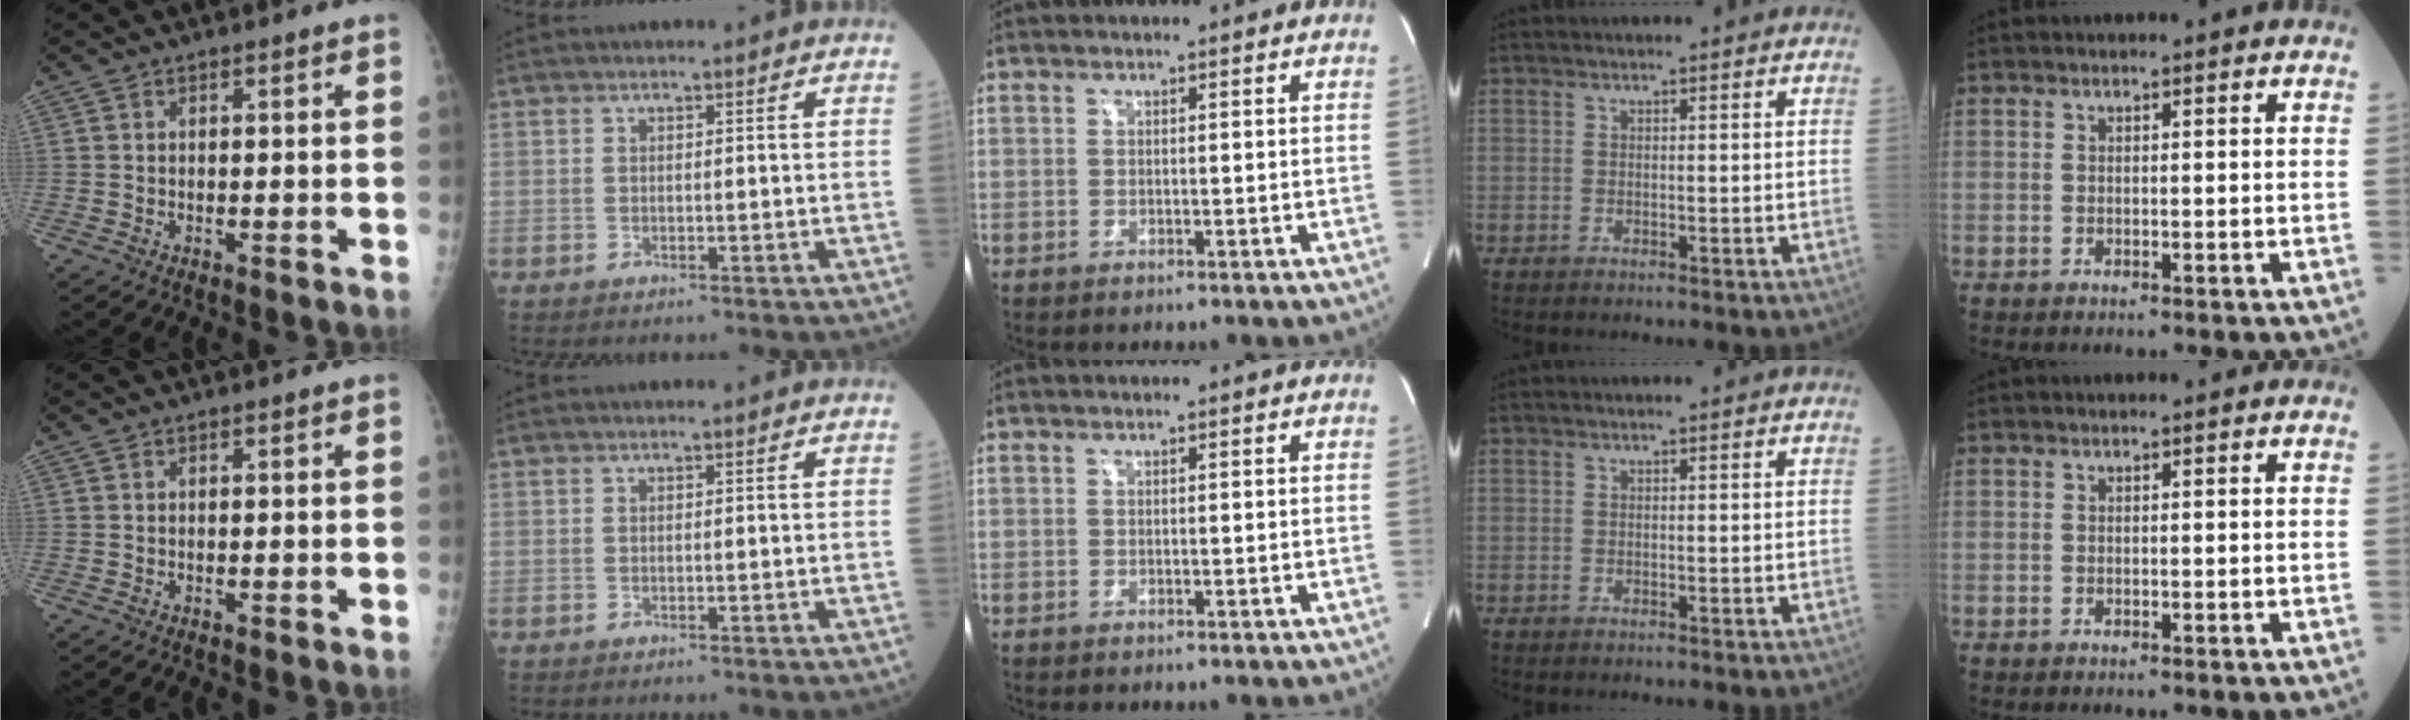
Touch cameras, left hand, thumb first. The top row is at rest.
{}